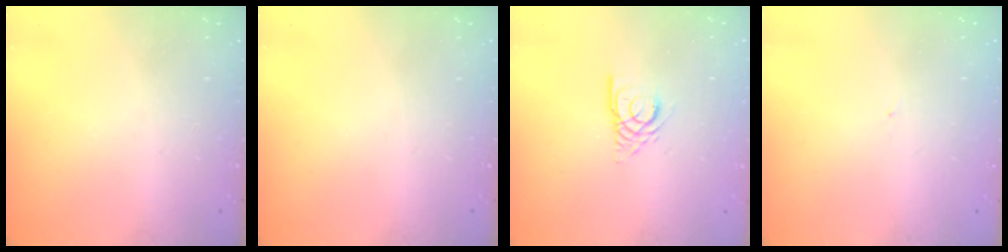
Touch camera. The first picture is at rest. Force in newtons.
{"total": 0.0}
{"total": 5.5, "press": 5.5, "slide": 0.5}
{"total": 0.8, "press": 0.8, "slide": 0.1}